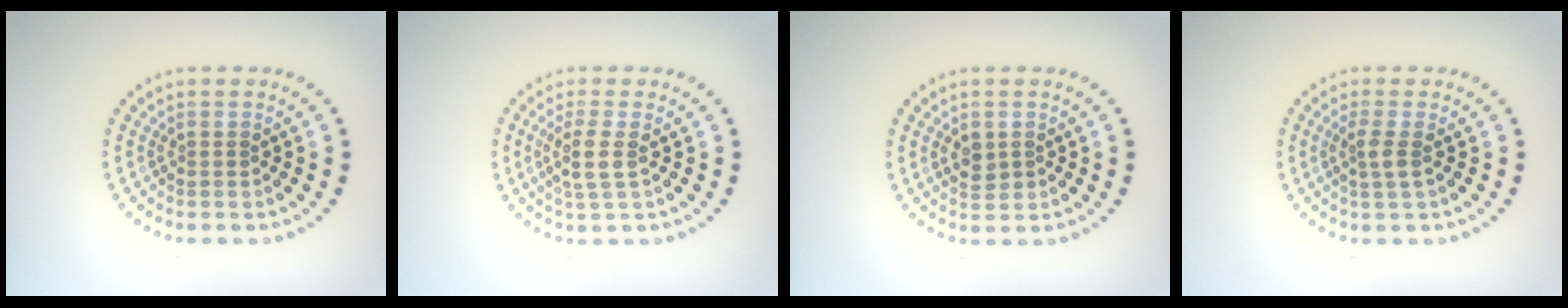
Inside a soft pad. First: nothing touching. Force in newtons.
{"total": 2.4, "press": 2.0, "slide": 1.3}
{"total": 1.7, "press": 1.7, "slide": 0.1}
{"total": 1.7, "press": 1.4, "slide": 0.9}